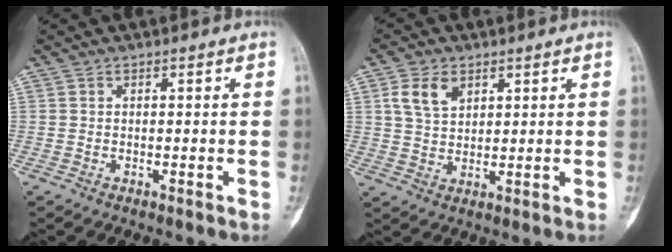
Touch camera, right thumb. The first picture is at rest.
{"total": 6.2, "force": [2.8, 4.0, 3.8], "torque": [-0.060, -0.008, 0.057]}